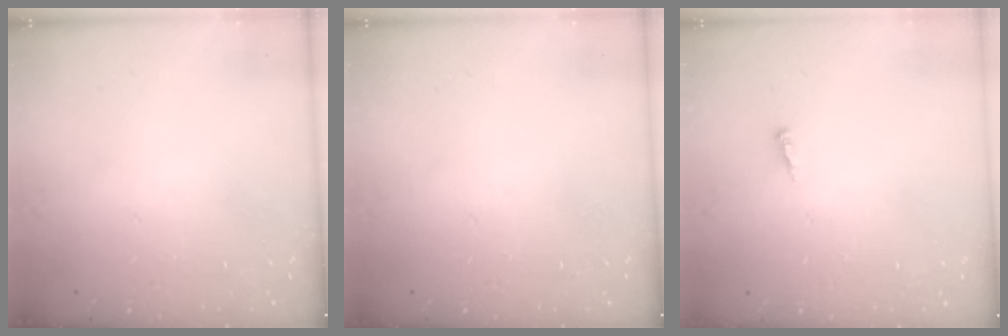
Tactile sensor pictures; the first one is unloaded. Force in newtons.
{"total": 0.0}
{"total": 3.1, "press": 3.1, "slide": 0.3}